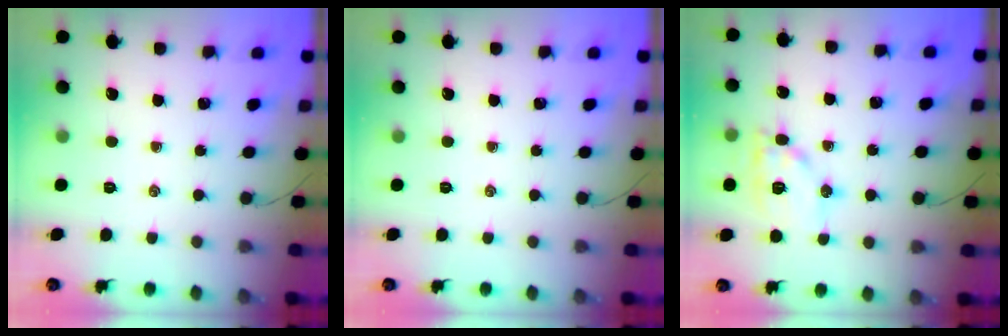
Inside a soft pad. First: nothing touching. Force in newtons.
{"total": 0.0}
{"total": 11.5, "press": 11.5, "slide": 1.0}